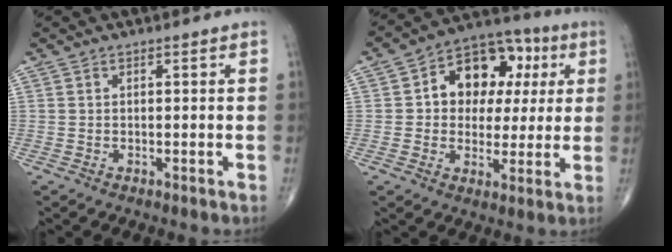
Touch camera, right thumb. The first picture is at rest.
{"total": 15.0, "force": [3.4, 10.8, 9.8], "torque": [-0.085, 0.017, 0.043]}